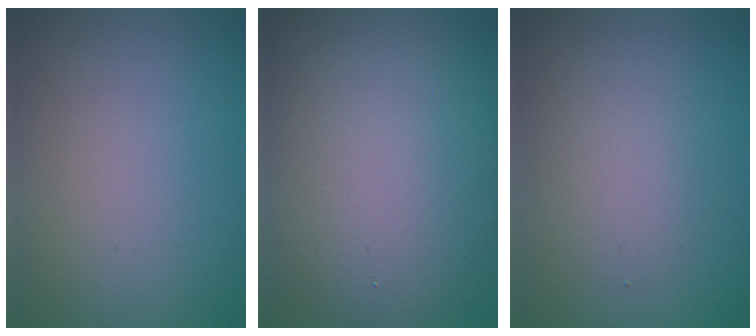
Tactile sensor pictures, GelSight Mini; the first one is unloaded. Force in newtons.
{"total": 12.1, "press": 12.1, "slide": 0.4}
{"total": 2.8, "press": 2.8, "slide": 0.2}